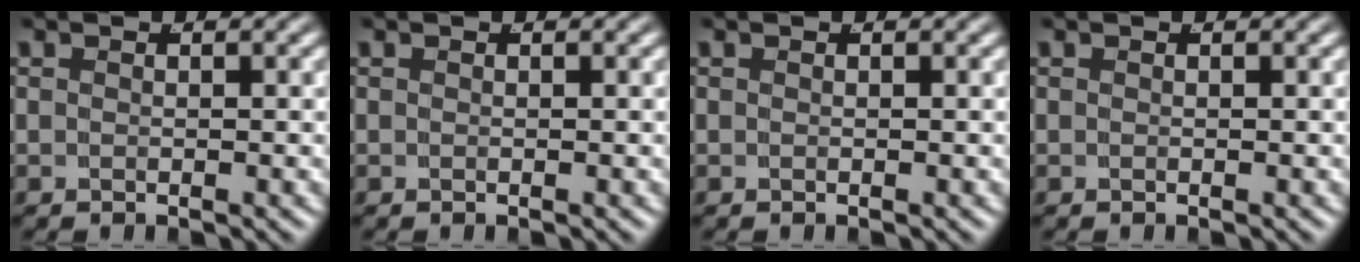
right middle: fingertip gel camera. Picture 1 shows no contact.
{"total": 0.0}
{"total": 0.0}
{"total": 0.0}